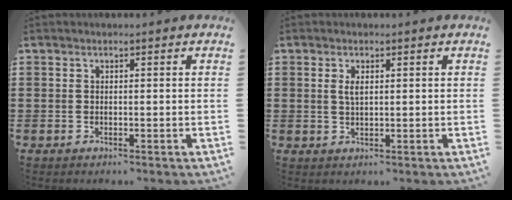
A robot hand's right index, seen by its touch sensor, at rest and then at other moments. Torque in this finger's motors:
{"motor_torque": [0.49, 0.23, 0.11, 0.06]}